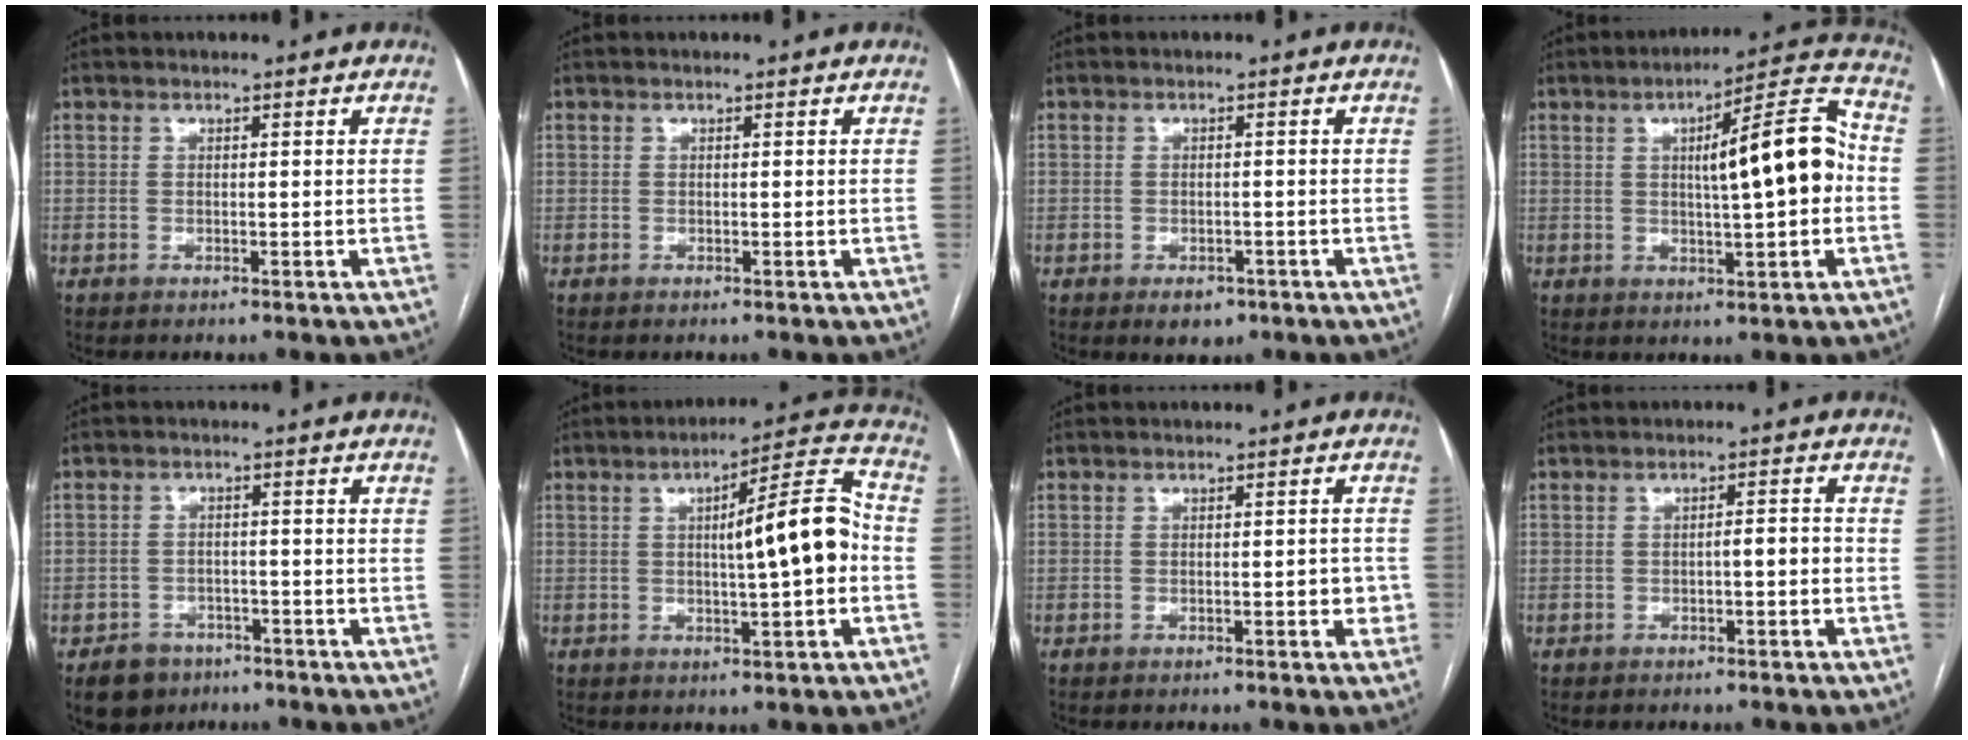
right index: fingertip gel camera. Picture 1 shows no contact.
{"total": 0.0}
{"total": 3.0, "force": [-1.8, 2.0, 1.4], "torque": [-0.014, 0.001, -0.014]}
{"total": 12.7, "force": [0.6, 2.0, 12.5], "torque": [-0.179, 0.031, 0.008]}
{"total": 5.2, "force": [-3.3, 3.9, 0.9], "torque": [-0.015, 0.008, -0.046]}
{"total": 11.3, "force": [-0.3, 1.2, 11.2], "torque": [-0.163, 0.025, -0.005]}
{"total": 2.5, "force": [-0.7, 1.0, 2.2], "torque": [-0.022, 0.004, -0.007]}
{"total": 2.3, "force": [-0.8, 0.5, 2.1], "torque": [-0.030, 0.008, -0.011]}